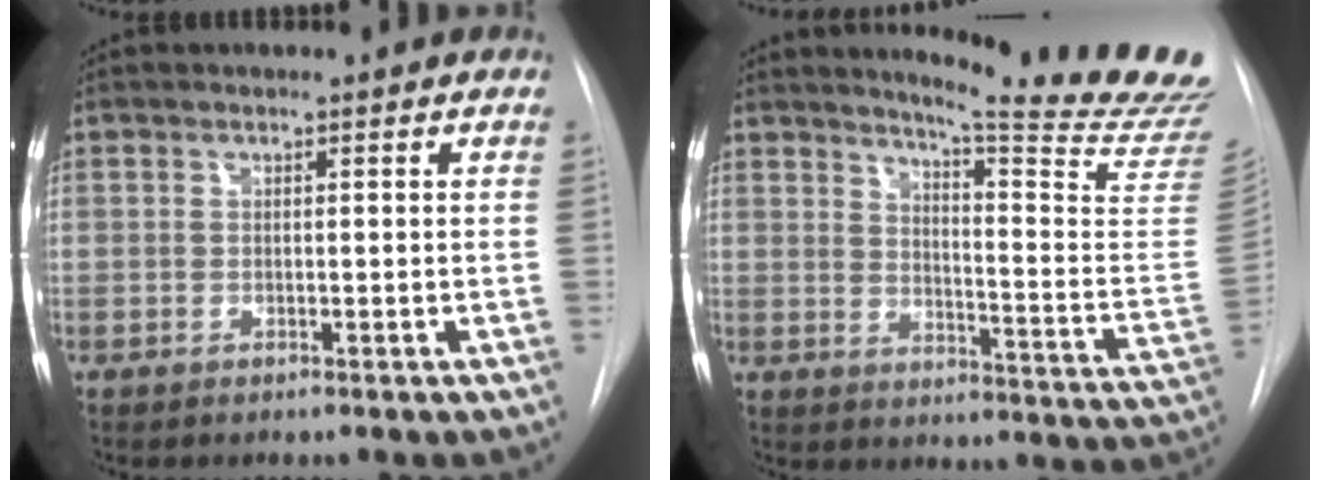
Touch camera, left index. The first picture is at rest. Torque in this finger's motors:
{"motor_torque": [0.48, -1.12, 0.03, 0.01]}